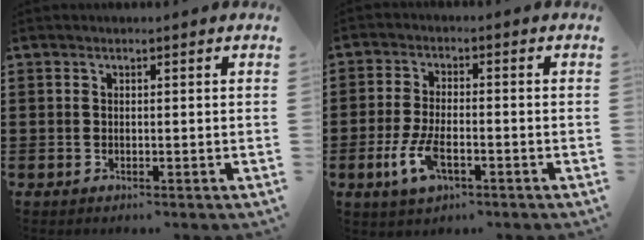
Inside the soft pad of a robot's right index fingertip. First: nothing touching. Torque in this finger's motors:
{"motor_torque": [2.14, 0.00, 0.35, 0.09]}